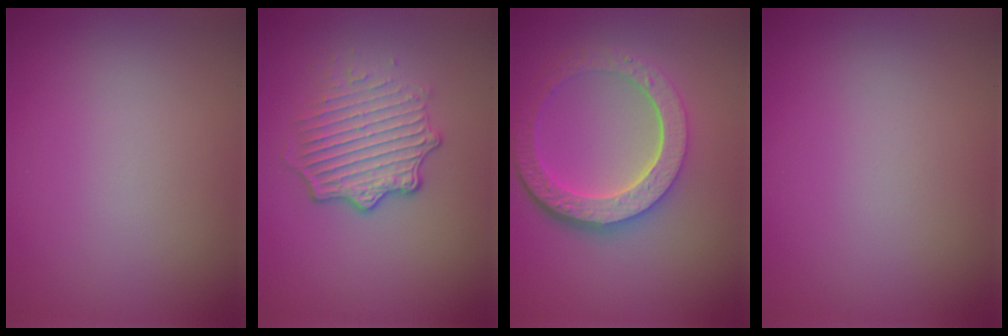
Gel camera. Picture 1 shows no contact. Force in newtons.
{"total": 4.9, "press": 3.3, "slide": 3.6}
{"total": 6.4, "press": 4.7, "slide": 4.3}
{"total": 0.0}